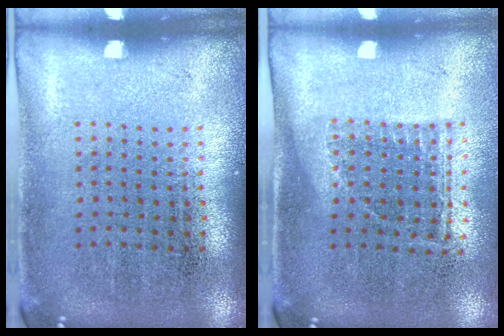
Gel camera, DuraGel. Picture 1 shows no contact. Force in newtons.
{"total": 1.2, "press": 0.9, "slide": 0.7}